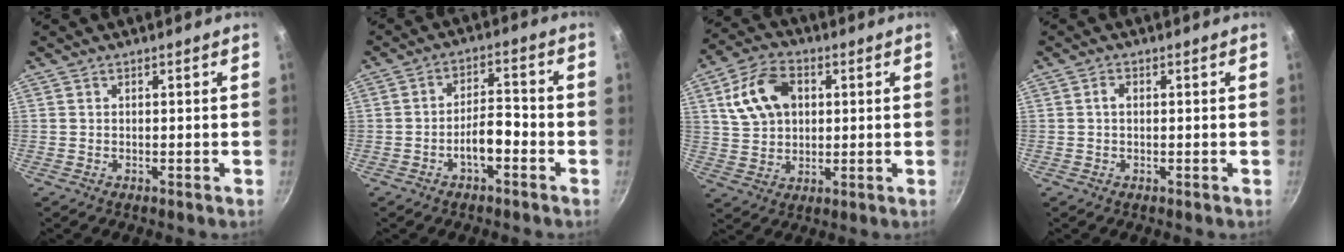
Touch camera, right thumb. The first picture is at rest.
{"total": 6.0, "force": [-2.8, 2.5, 4.7], "torque": [-0.065, 0.037, -0.046]}
{"total": 12.6, "force": [3.4, 8.9, 8.2], "torque": [-0.134, 0.009, 0.057]}
{"total": 1.4, "force": [0.1, 0.9, 1.1], "torque": [-0.020, 0.006, -0.001]}